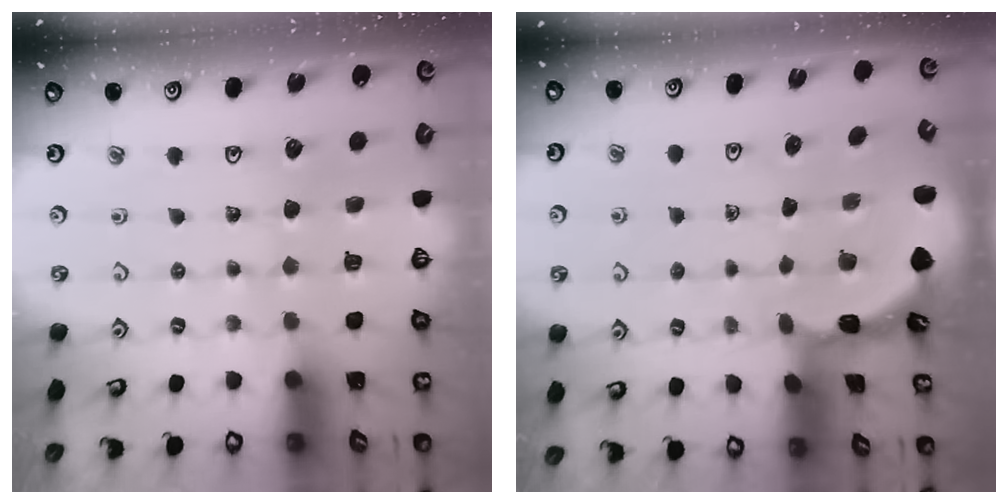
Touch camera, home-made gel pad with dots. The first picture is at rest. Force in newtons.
{"total": 1.8, "press": 1.8, "slide": 0.1}